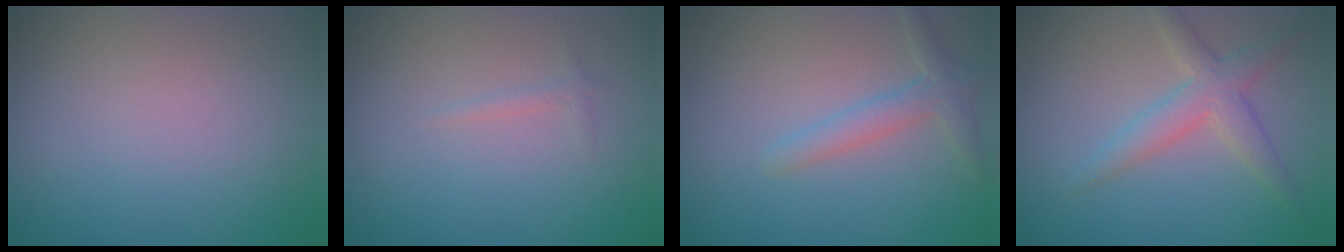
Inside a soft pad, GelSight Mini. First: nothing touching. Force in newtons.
{"total": 0.6, "press": 0.6, "slide": 0.1}
{"total": 2.2, "press": 2.2, "slide": 0.2}
{"total": 3.4, "press": 3.4, "slide": 0.0}